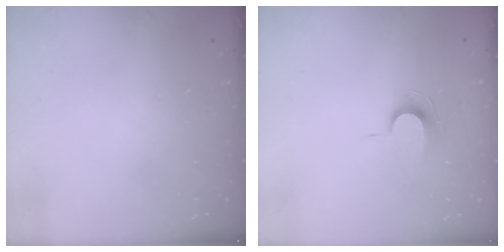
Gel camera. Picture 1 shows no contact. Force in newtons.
{"total": 7.1, "press": 7.0, "slide": 0.7}